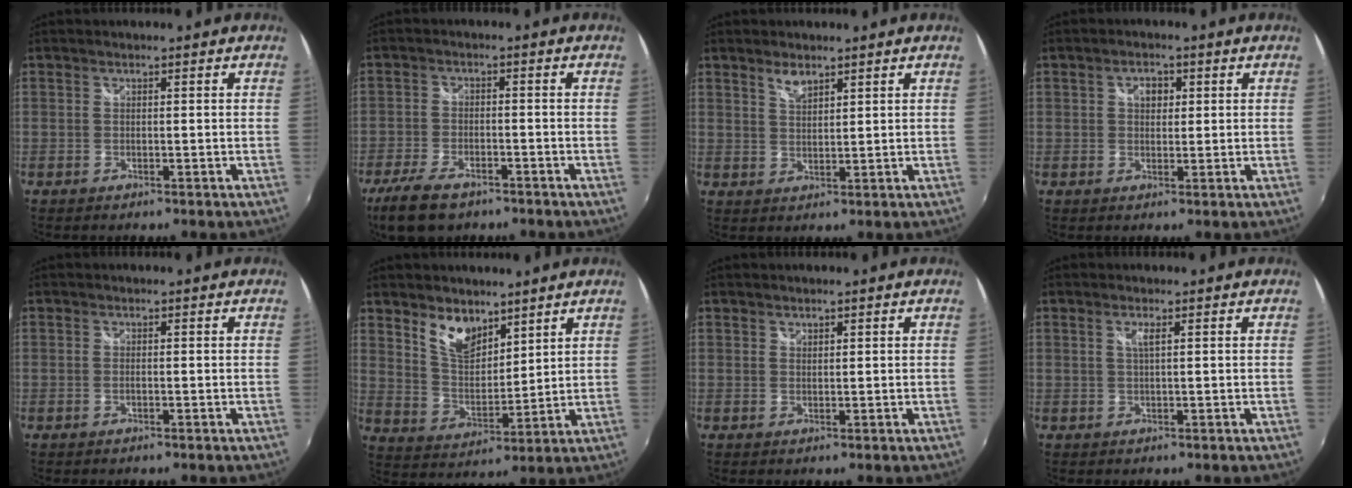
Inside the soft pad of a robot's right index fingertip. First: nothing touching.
{"total": 9.6, "force": [-6.9, 4.1, 5.3], "torque": [-0.138, -0.021, -0.126]}
{"total": 3.0, "force": [2.3, 1.2, 1.6], "torque": [-0.027, 0.000, 0.040]}
{"total": 3.1, "force": [0.9, 2.4, 1.8], "torque": [-0.024, 0.008, 0.013]}
{"total": 0.6, "force": [-0.2, 0.2, 0.5], "torque": [-0.011, -0.001, -0.006]}
{"total": 8.7, "force": [6.0, 4.5, 4.4], "torque": [-0.075, 0.004, 0.117]}
{"total": 0.8, "force": [0.6, 0.5, 0.1], "torque": [-0.001, 0.000, 0.010]}
{"total": 1.5, "force": [0.6, 0.1, 1.4], "torque": [-0.027, -0.001, 0.010]}